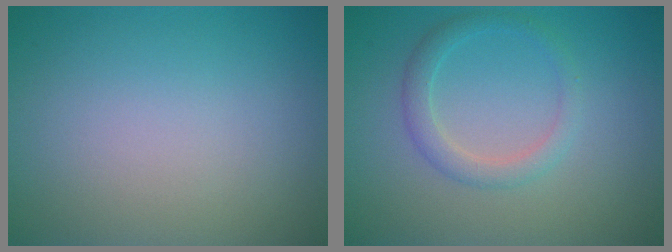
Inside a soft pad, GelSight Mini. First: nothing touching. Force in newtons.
{"total": 2.2, "press": 2.2, "slide": 0.2}